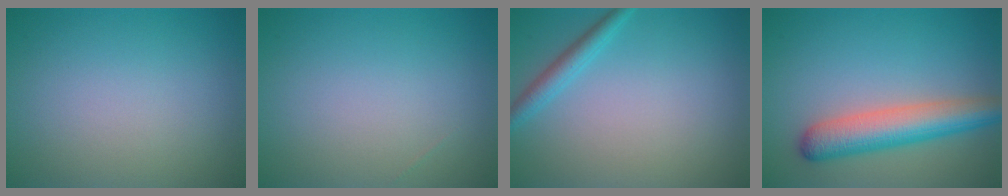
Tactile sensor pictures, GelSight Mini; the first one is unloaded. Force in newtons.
{"total": 0.0}
{"total": 2.0, "press": 2.0, "slide": 0.1}
{"total": 5.7, "press": 5.7, "slide": 0.2}